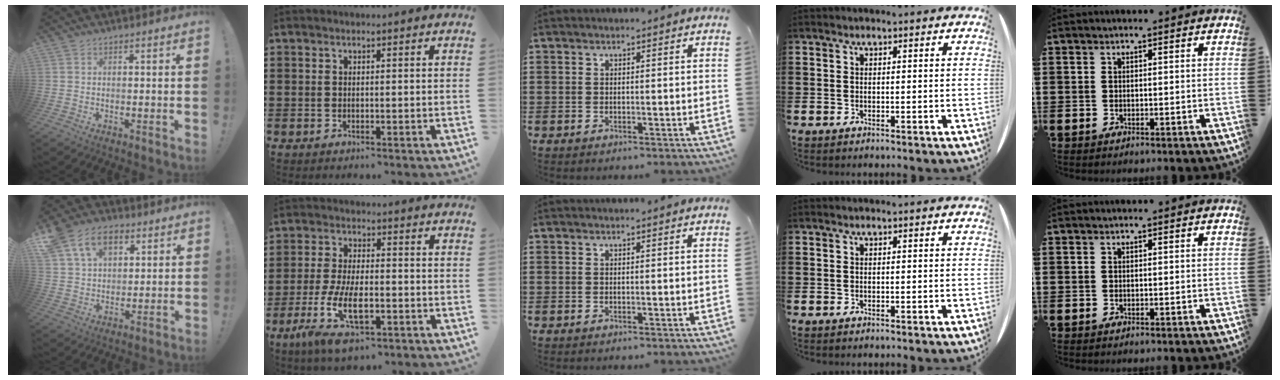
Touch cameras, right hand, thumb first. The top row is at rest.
{"thumb": {"total": 15.1, "force": [7.2, 10.4, 8.2], "torque": [-0.134, -0.014, 0.139]}, "index": {"total": 9.9, "force": [-4.4, 3.9, 8.0], "torque": [-0.174, -0.005, -0.079]}}